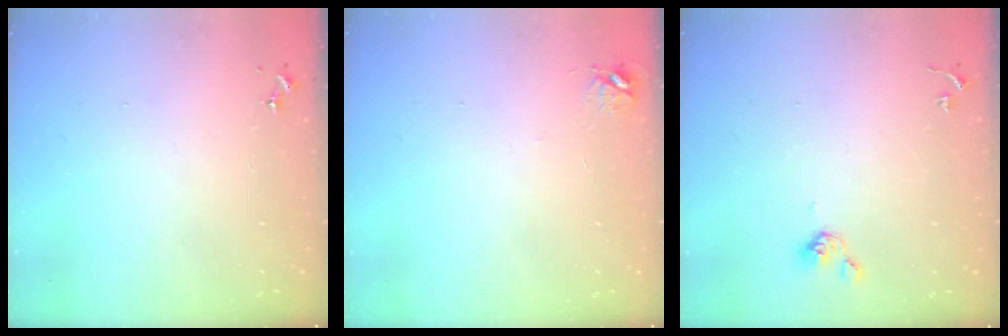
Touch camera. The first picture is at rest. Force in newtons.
{"total": 4.7, "press": 4.7, "slide": 0.6}
{"total": 5.1, "press": 4.9, "slide": 1.4}